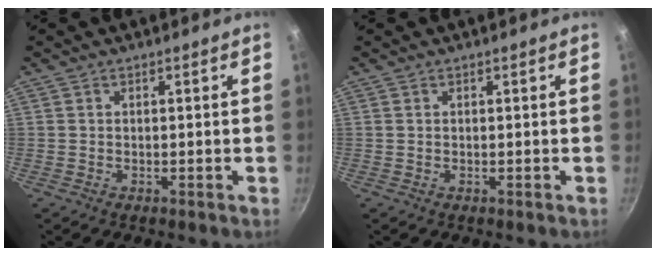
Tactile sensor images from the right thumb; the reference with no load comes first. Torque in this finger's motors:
{"motor_torque": [0.22, -0.01, 0.31, -0.18, -0.03]}